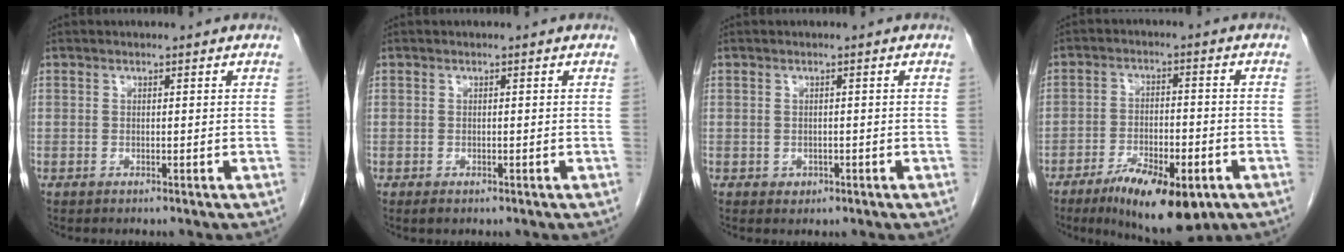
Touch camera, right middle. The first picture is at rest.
{"total": 0.8, "force": [-0.5, 0.5, 0.5], "torque": [-0.011, -0.001, -0.003]}
{"total": 1.0, "force": [-0.3, 0.9, 0.3], "torque": [-0.008, 0.001, -0.001]}
{"total": 12.3, "force": [-7.1, 3.8, 9.3], "torque": [-0.147, -0.015, -0.108]}